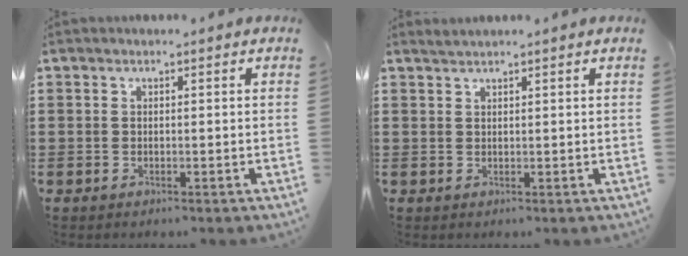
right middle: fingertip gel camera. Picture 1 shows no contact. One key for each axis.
{"total": 1.0, "fx": 1.0, "fy": -0.1, "fz": 0.2, "tx": -0.006, "ty": -0.001, "tz": 0.019}